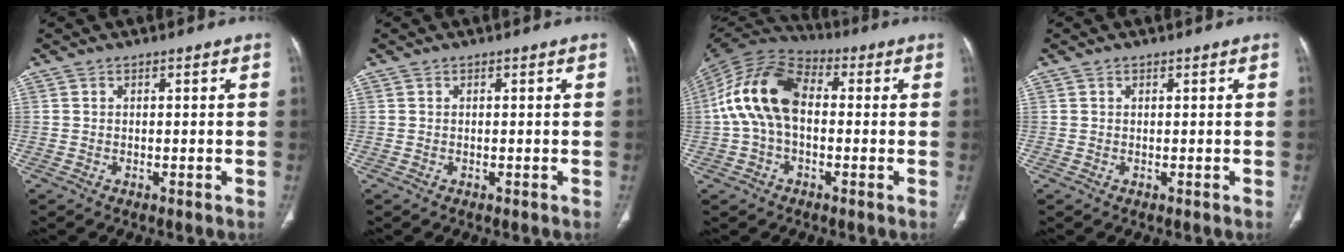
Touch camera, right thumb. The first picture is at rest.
{"total": 0.0}
{"total": 14.3, "force": [0.4, 8.9, 11.2], "torque": [-0.217, 0.037, -0.005]}
{"total": 0.0}